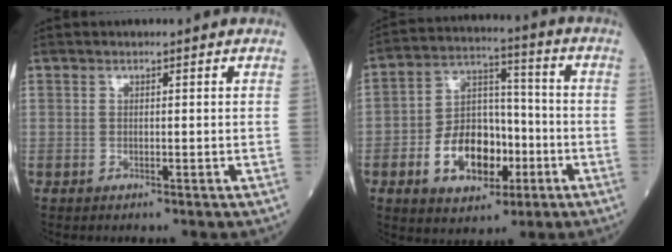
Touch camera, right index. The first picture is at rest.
{"total": 12.3, "force": [-4.2, 7.4, 8.9], "torque": [-0.169, 0.019, -0.065]}